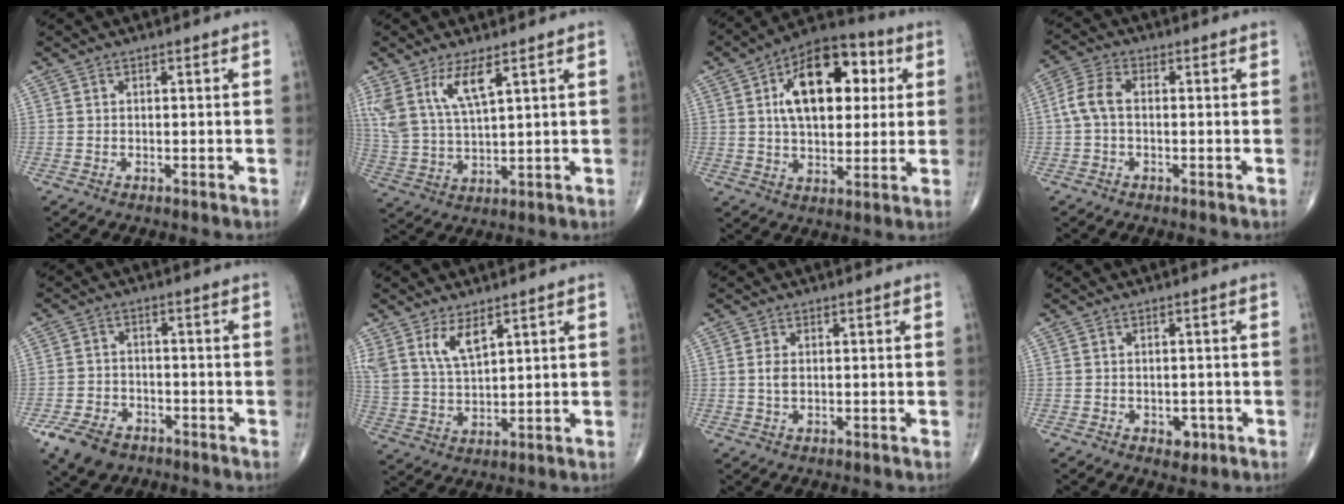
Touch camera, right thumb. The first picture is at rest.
{"total": 9.7, "force": [5.3, 3.0, 7.6], "torque": [-0.163, -0.021, 0.115]}
{"total": 18.6, "force": [4.7, 10.5, 14.6], "torque": [-0.193, 0.012, 0.070]}
{"total": 5.3, "force": [-0.2, 3.2, 4.2], "torque": [-0.093, 0.016, -0.011]}
{"total": 8.2, "force": [-5.1, 5.2, 3.8], "torque": [-0.070, 0.020, -0.086]}
{"total": 7.1, "force": [4.2, 3.0, 4.8], "torque": [-0.089, -0.022, 0.091]}
{"total": 2.0, "force": [0.2, 1.1, 1.6], "torque": [-0.034, -0.002, 0.003]}
{"total": 2.5, "force": [-1.0, 1.8, 1.5], "torque": [-0.006, 0.002, -0.009]}